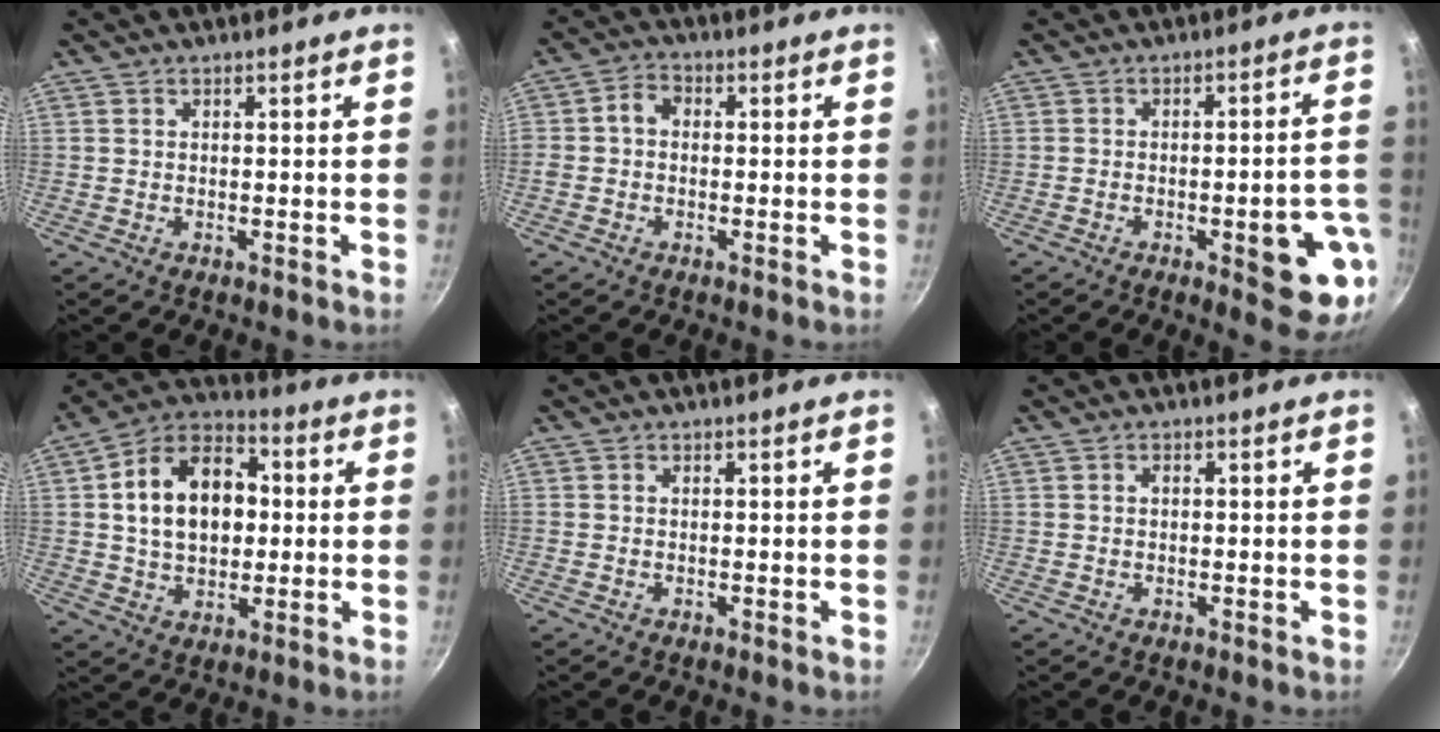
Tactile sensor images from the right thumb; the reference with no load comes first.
{"total": 3.5, "force": [-0.3, 2.9, 2.1], "torque": [-0.030, 0.013, -0.020]}
{"total": 12.7, "force": [-4.2, 4.1, 11.3], "torque": [-0.102, 0.023, -0.050]}
{"total": 16.7, "force": [2.0, 11.5, 11.9], "torque": [-0.167, 0.023, 0.022]}
{"total": 0.0}
{"total": 0.8, "force": [0.1, 0.5, 0.6], "torque": [-0.008, 0.004, 0.002]}